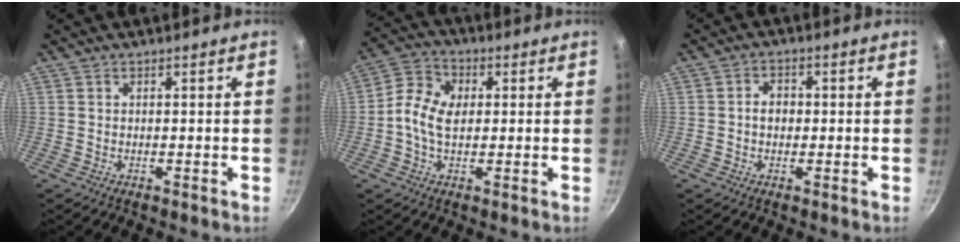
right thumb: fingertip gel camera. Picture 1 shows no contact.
{"total": 8.4, "force": [0.4, 5.7, 6.1], "torque": [-0.109, 0.013, -0.011]}
{"total": 3.3, "force": [-0.1, 2.6, 2.0], "torque": [-0.016, 0.010, -0.003]}